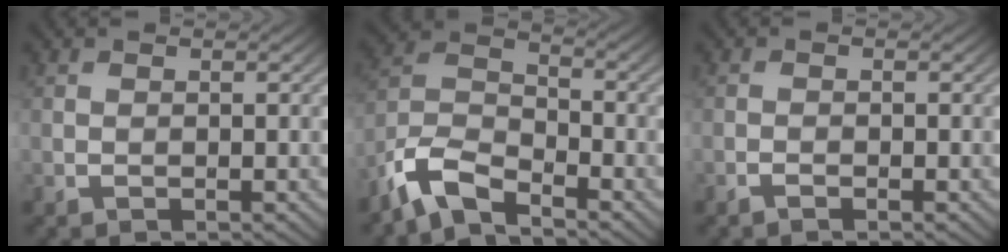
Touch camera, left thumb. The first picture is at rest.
{"total": 7.8, "force": [-6.1, 2.7, 4.1], "torque": [-0.086, -0.001, -0.144]}
{"total": 0.8, "force": [-0.6, 0.1, 0.4], "torque": [-0.008, 0.003, -0.014]}